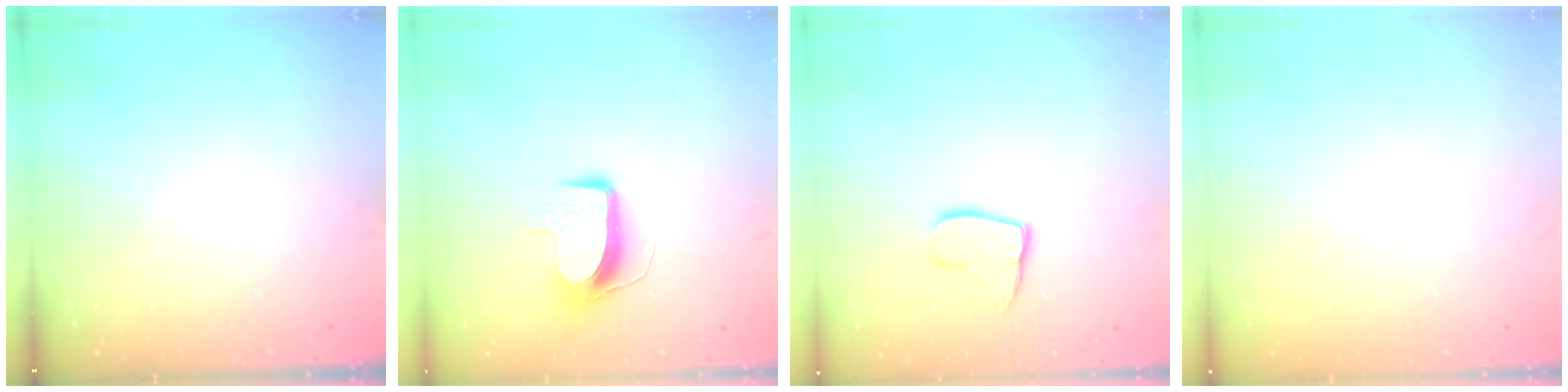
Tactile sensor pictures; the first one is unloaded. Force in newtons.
{"total": 9.9, "press": 9.9, "slide": 0.3}
{"total": 10.0, "press": 9.9, "slide": 0.7}
{"total": 0.0}